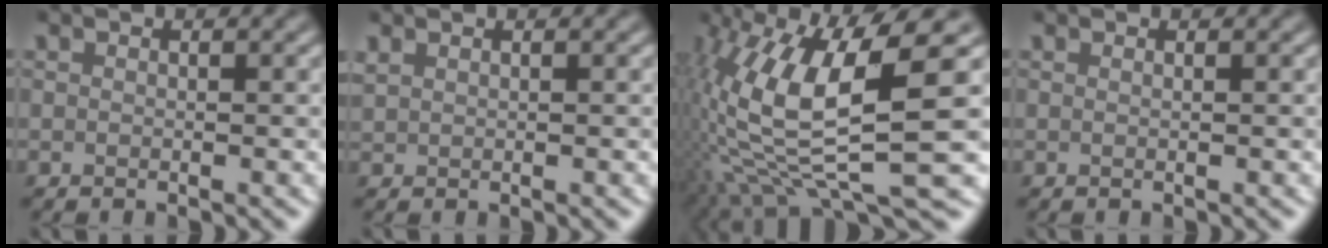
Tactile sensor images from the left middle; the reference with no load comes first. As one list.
[{"total": 0.7, "force": [0.7, 0.2, 0.2], "torque": [-0.007, 0.001, 0.018]}, {"total": 12.0, "force": [0.7, 3.2, 11.5], "torque": [-0.240, -0.010, 0.020]}, {"total": 0.7, "force": [0.4, 0.3, 0.5], "torque": [-0.001, -0.003, -0.004]}]